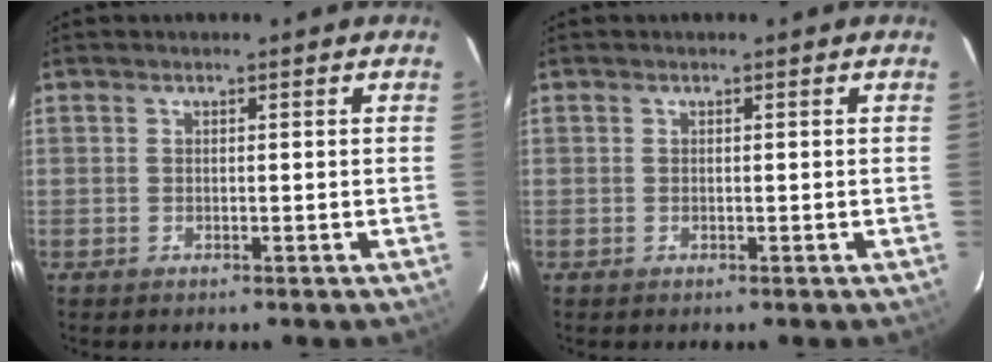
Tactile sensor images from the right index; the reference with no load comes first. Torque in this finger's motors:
{"motor_torque": [0.00, 0.01, 0.10, 0.00]}